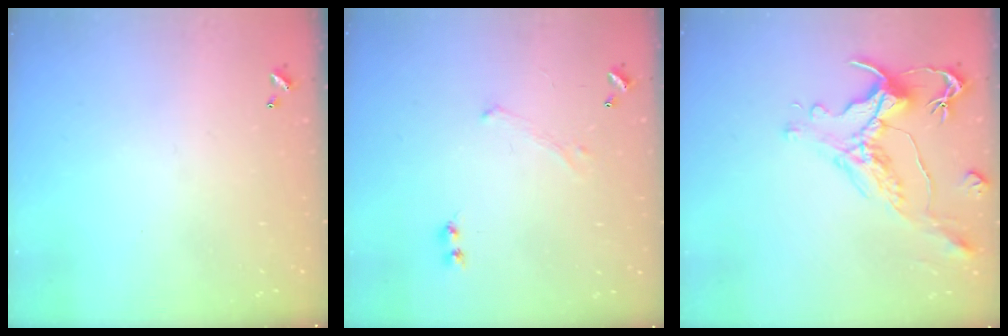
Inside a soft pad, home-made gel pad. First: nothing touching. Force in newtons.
{"total": 0.0}
{"total": 1.6, "press": 0.9, "slide": 1.3}